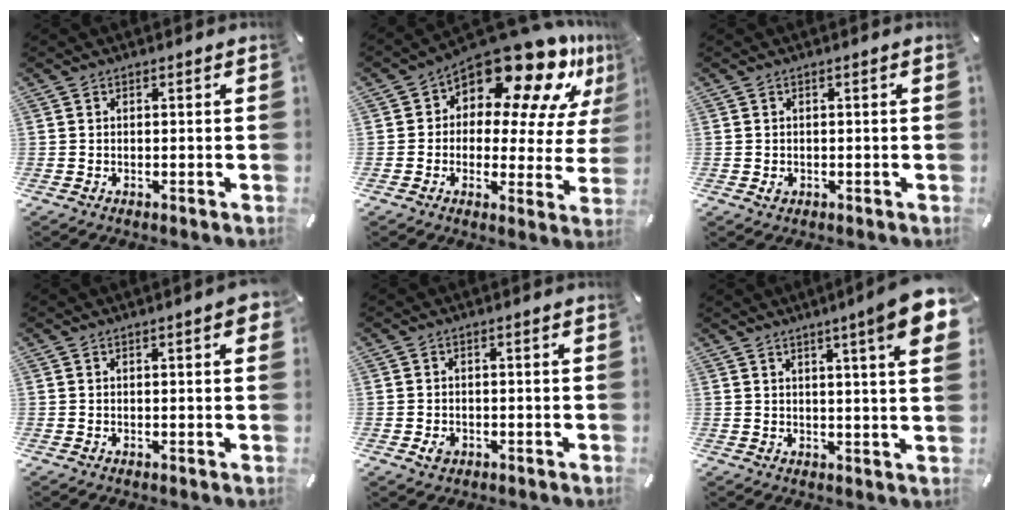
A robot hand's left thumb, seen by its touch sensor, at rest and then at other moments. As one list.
[{"total": 17.4, "force": [11.9, 7.9, 10.0], "torque": [-0.143, -0.102, 0.199]}, {"total": 1.1, "force": [-0.3, 0.9, 0.5], "torque": [-0.009, 0.001, -0.006]}, {"total": 3.1, "force": [0.9, 0.7, 2.9], "torque": [-0.047, 0.002, 0.013]}, {"total": 2.1, "force": [-0.8, 1.6, 1.1], "torque": [-0.019, 0.004, -0.014]}, {"total": 9.8, "force": [4.8, 0.3, 8.6], "torque": [-0.127, -0.023, 0.073]}]